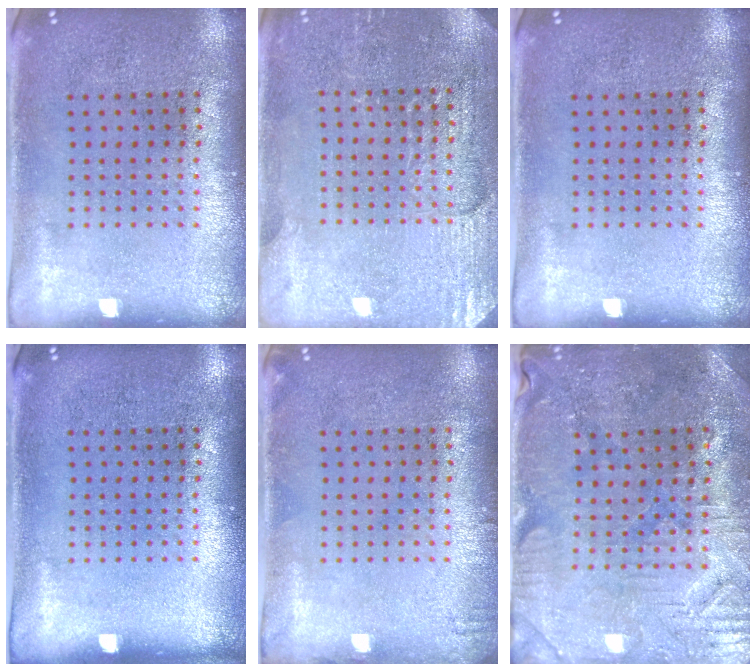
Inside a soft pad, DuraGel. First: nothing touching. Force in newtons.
{"total": 2.9, "press": 2.9, "slide": 0.3}
{"total": 0.0}
{"total": 0.0}
{"total": 0.8, "press": 0.8, "slide": 0.1}
{"total": 1.4, "press": 1.4, "slide": 0.4}